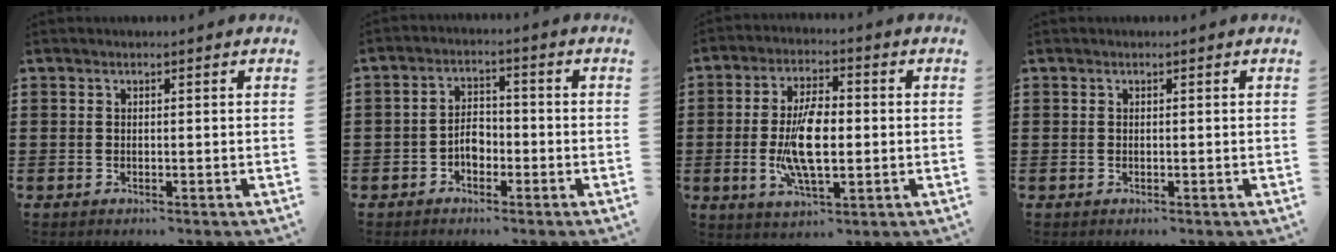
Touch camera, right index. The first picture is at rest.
{"total": 3.3, "force": [-1.5, 2.2, 1.9], "torque": [-0.040, 0.006, -0.030]}
{"total": 10.1, "force": [-1.0, 4.1, 9.2], "torque": [-0.199, -0.007, -0.022]}
{"total": 0.0}